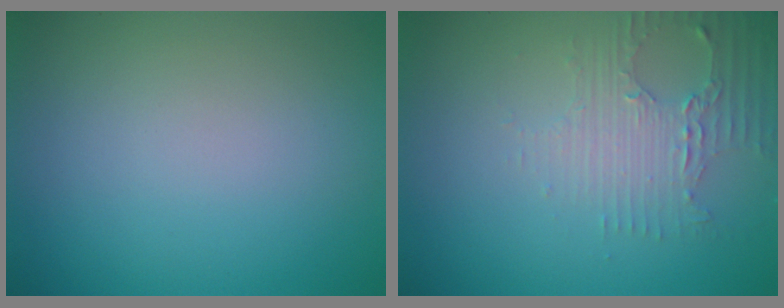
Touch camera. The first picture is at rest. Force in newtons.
{"total": 3.0, "press": 2.5, "slide": 1.7}